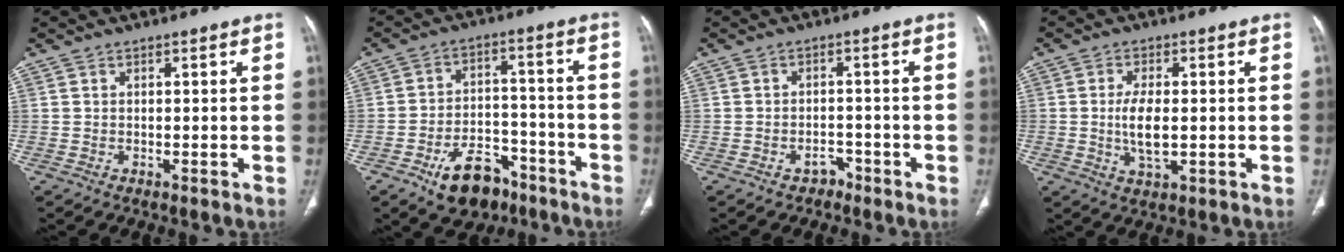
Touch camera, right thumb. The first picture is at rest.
{"total": 11.8, "force": [-7.2, 7.0, 6.1], "torque": [-0.071, 0.055, -0.107]}
{"total": 2.5, "force": [-1.8, 1.7, 0.6], "torque": [-0.002, 0.017, -0.024]}
{"total": 6.2, "force": [-0.3, 2.8, 5.6], "torque": [-0.109, -0.008, -0.003]}